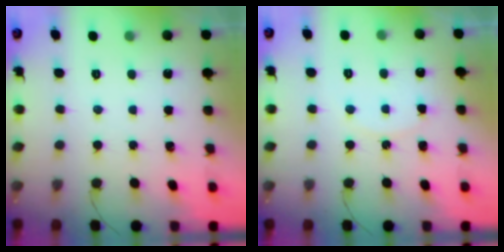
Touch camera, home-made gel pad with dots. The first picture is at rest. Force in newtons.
{"total": 4.9, "press": 4.8, "slide": 0.5}